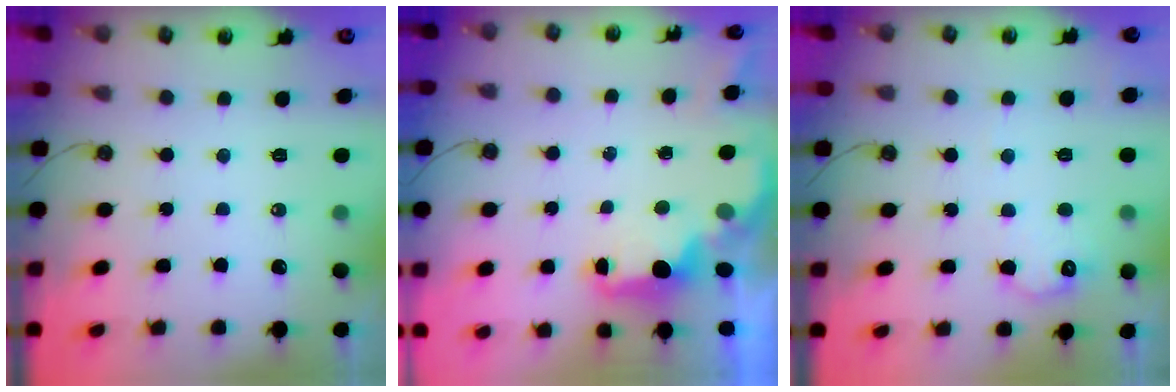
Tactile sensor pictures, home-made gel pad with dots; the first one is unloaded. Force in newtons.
{"total": 1.9, "press": 1.8, "slide": 0.7}
{"total": 8.3, "press": 8.3, "slide": 0.7}